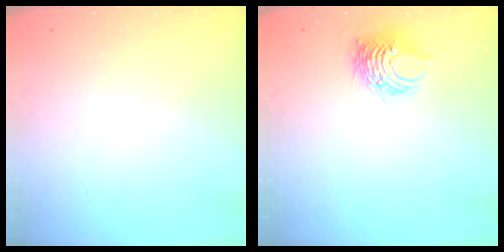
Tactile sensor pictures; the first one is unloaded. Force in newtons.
{"total": 7.5, "press": 7.5, "slide": 0.6}